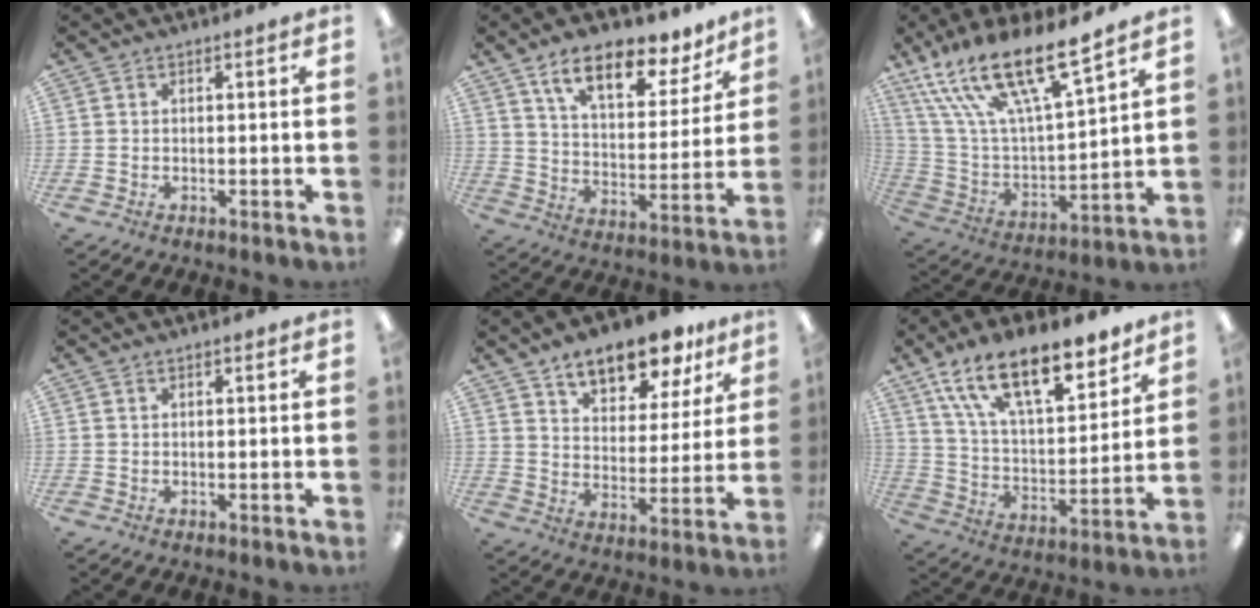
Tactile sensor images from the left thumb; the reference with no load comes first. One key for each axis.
{"total": 14.9, "fx": 10.7, "fy": 5.9, "fz": 8.5, "tx": -0.132, "ty": -0.060, "tz": 0.182}
{"total": 20.7, "fx": 15.7, "fy": 5.1, "fz": 12.5, "tx": -0.242, "ty": -0.105, "tz": 0.270}
{"total": 0.6, "fx": 0.4, "fy": 0.2, "fz": 0.3, "tx": -0.006, "ty": 0.002, "tz": 0.007}
{"total": 13.1, "fx": 10.4, "fy": 5.3, "fz": 5.8, "tx": -0.085, "ty": -0.061, "tz": 0.183}
{"total": 19.6, "fx": 14.0, "fy": 7.7, "fz": 11.3, "tx": -0.195, "ty": -0.073, "tz": 0.243}